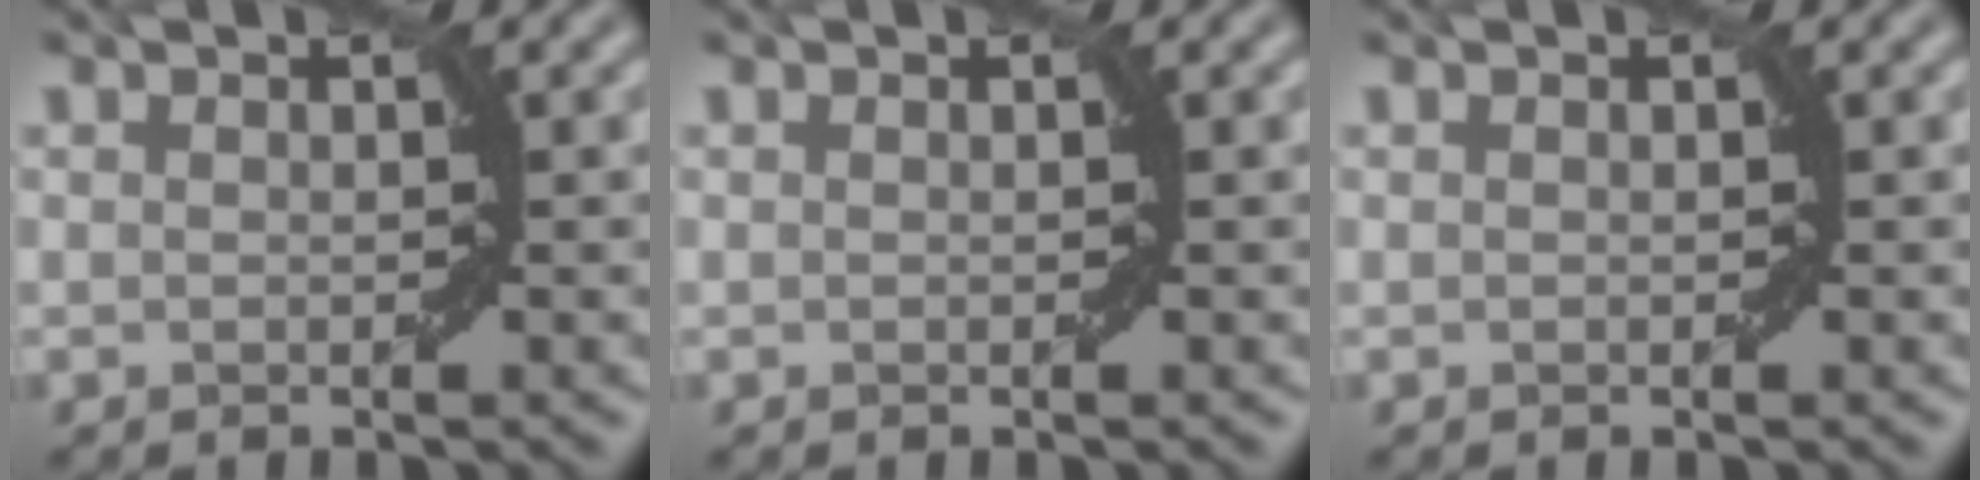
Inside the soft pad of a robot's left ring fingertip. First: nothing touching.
{"total": 0.0}
{"total": 0.0}